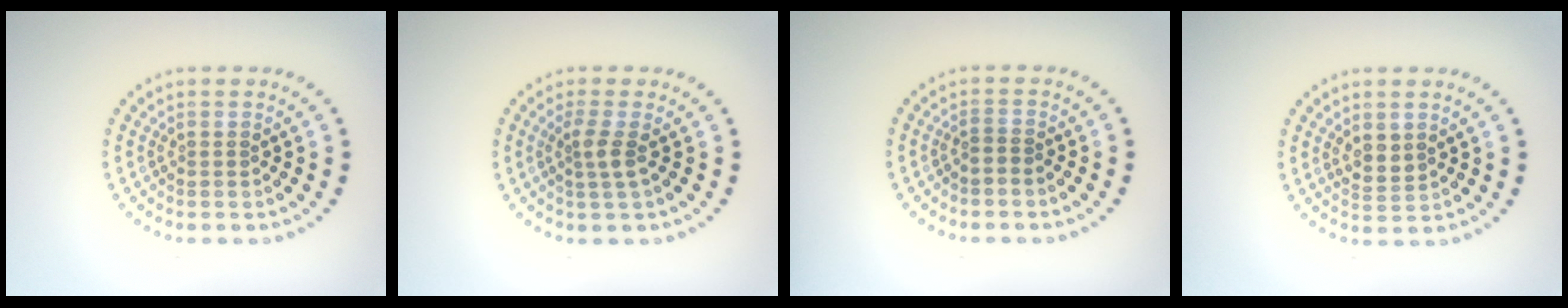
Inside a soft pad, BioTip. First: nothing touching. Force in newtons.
{"total": 1.9, "press": 1.4, "slide": 1.2}
{"total": 0.6, "press": 0.4, "slide": 0.4}
{"total": 1.9, "press": 1.6, "slide": 1.1}